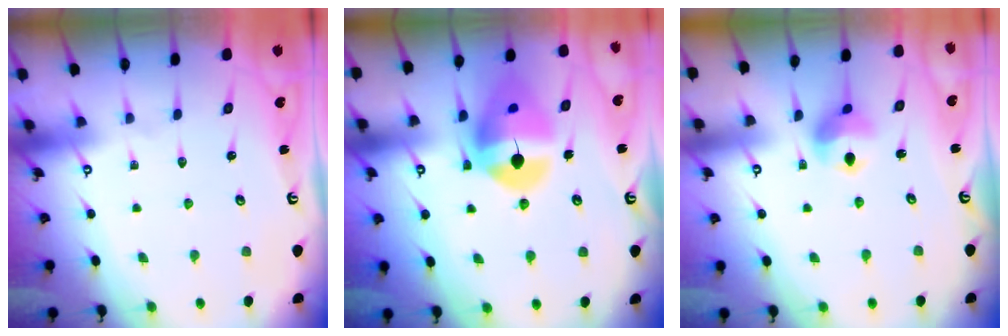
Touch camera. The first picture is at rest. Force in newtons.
{"total": 16.6, "press": 16.5, "slide": 1.9}
{"total": 9.3, "press": 9.2, "slide": 1.1}